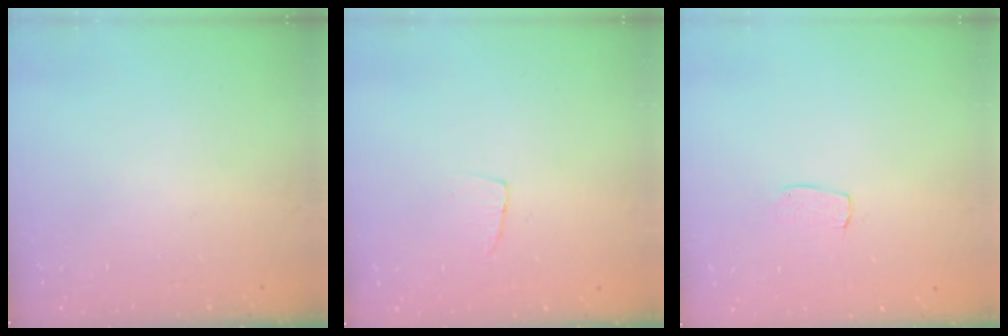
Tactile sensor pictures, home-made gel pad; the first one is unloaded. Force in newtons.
{"total": 2.9, "press": 2.9, "slide": 0.1}
{"total": 4.5, "press": 4.5, "slide": 0.3}